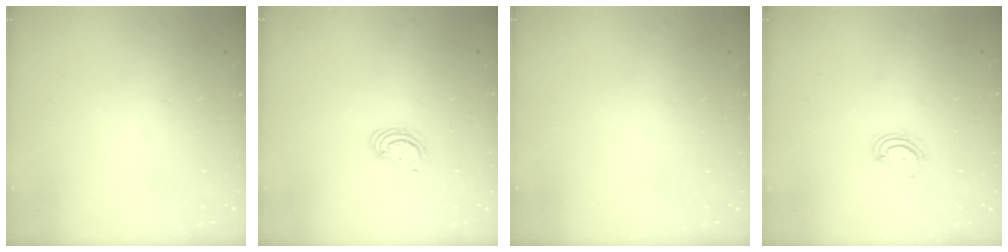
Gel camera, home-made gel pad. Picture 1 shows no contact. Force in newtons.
{"total": 2.5, "press": 2.5, "slide": 0.2}
{"total": 0.0}
{"total": 3.8, "press": 3.8, "slide": 0.5}